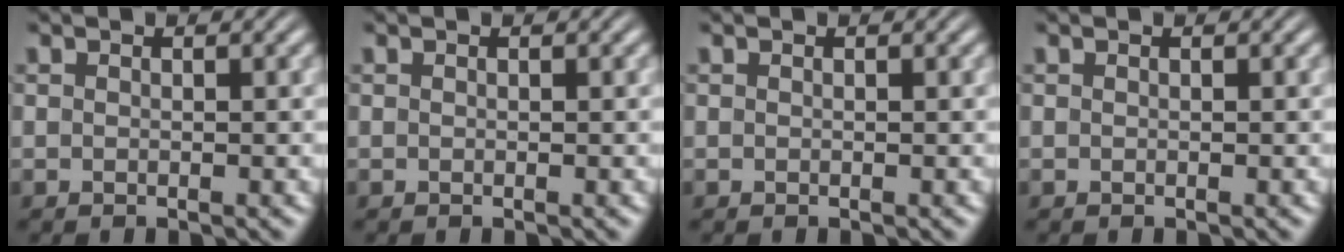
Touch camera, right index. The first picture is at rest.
{"total": 0.0}
{"total": 0.0}
{"total": 0.0}